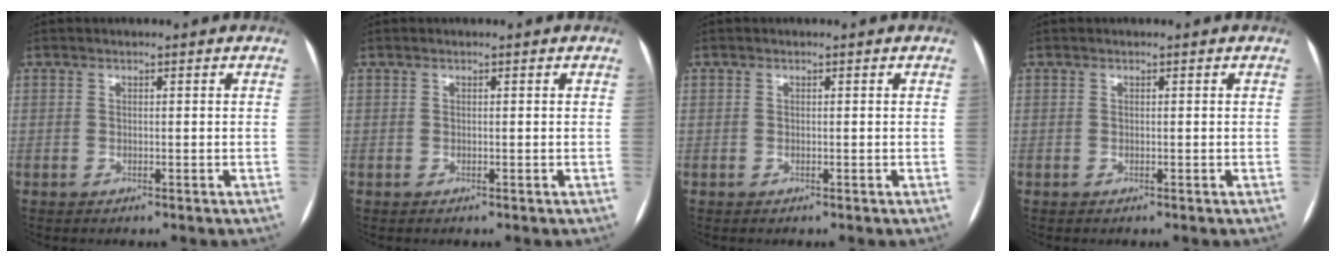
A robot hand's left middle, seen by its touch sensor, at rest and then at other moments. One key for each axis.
{"total": 0.0}
{"total": 0.0}
{"total": 0.0}